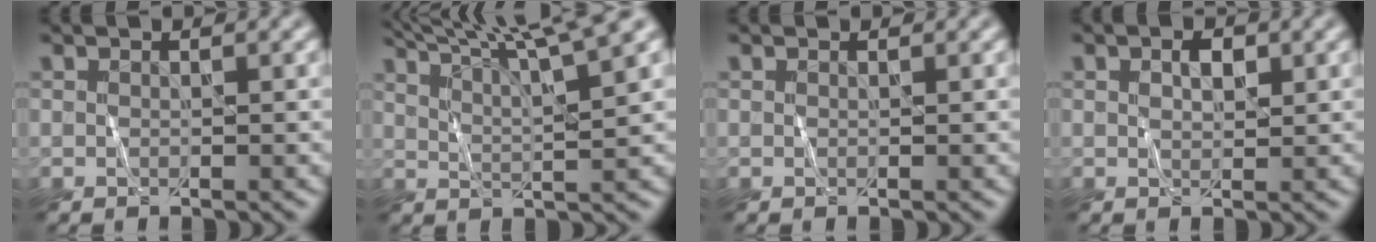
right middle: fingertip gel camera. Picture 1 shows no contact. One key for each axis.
{"total": 10.4, "fx": 7.8, "fy": 2.0, "fz": 6.7, "tx": -0.100, "ty": 0.031, "tz": 0.084}
{"total": 0.0}
{"total": 1.5, "fx": 0.5, "fy": 0.9, "fz": 1.1, "tx": -0.022, "ty": 0.002, "tz": 0.009}